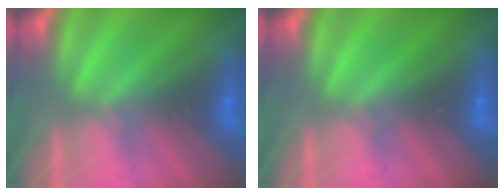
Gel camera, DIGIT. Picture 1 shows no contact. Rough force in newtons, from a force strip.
{"total": 0.0}